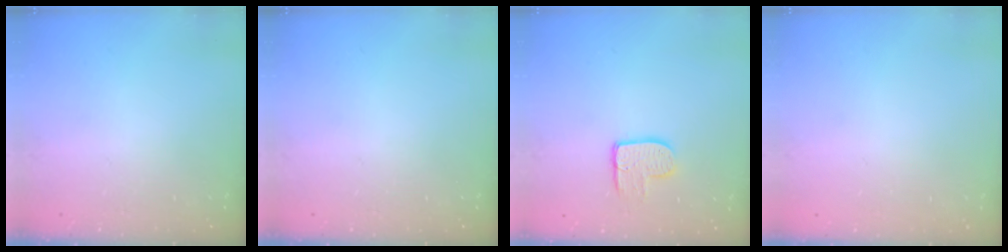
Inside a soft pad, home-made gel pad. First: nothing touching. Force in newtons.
{"total": 0.0}
{"total": 8.8, "press": 8.8, "slide": 0.6}
{"total": 0.0}